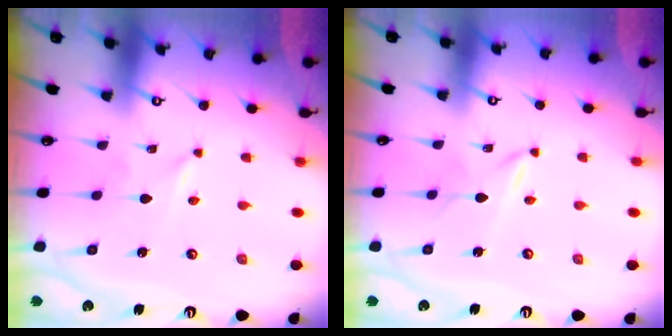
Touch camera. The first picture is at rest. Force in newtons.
{"total": 2.3, "press": 2.3, "slide": 0.2}